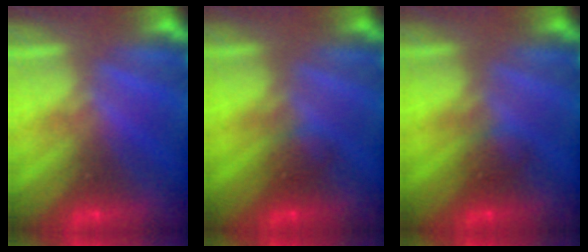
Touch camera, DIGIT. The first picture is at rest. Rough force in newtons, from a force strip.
{"total": 2.2}
{"total": 2.2}